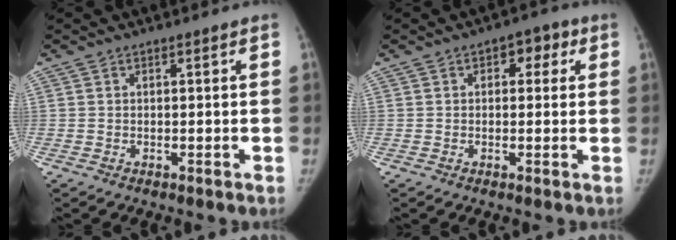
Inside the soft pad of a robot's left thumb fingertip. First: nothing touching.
{"total": 4.6, "force": [1.5, 2.9, 3.2], "torque": [-0.009, 0.004, 0.011]}